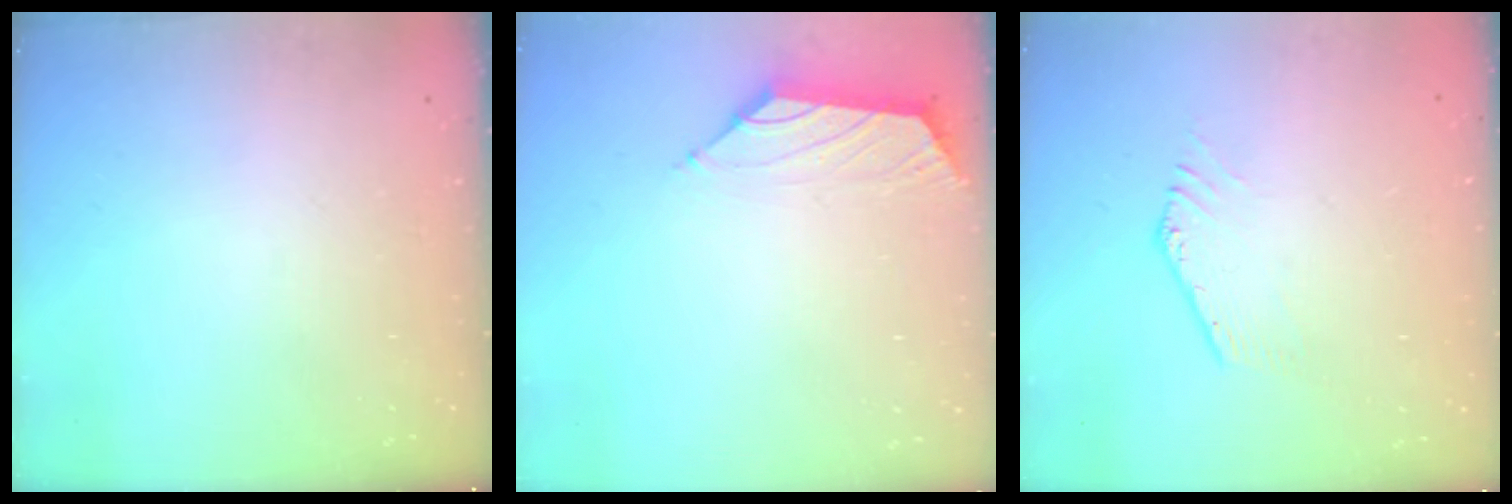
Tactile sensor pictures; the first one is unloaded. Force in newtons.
{"total": 1.7, "press": 1.6, "slide": 0.6}
{"total": 0.7, "press": 0.7, "slide": 0.2}